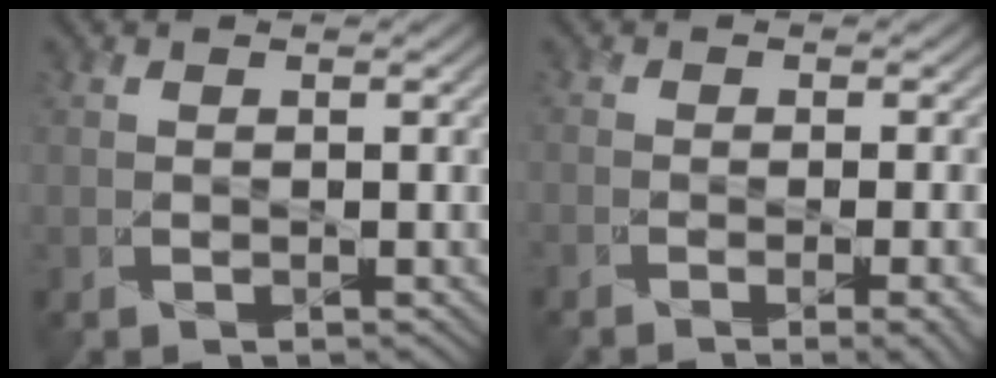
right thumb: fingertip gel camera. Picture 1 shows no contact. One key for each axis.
{"total": 4.9, "fx": -2.2, "fy": 1.5, "fz": 4.2, "tx": -0.043, "ty": -0.001, "tz": -0.028}